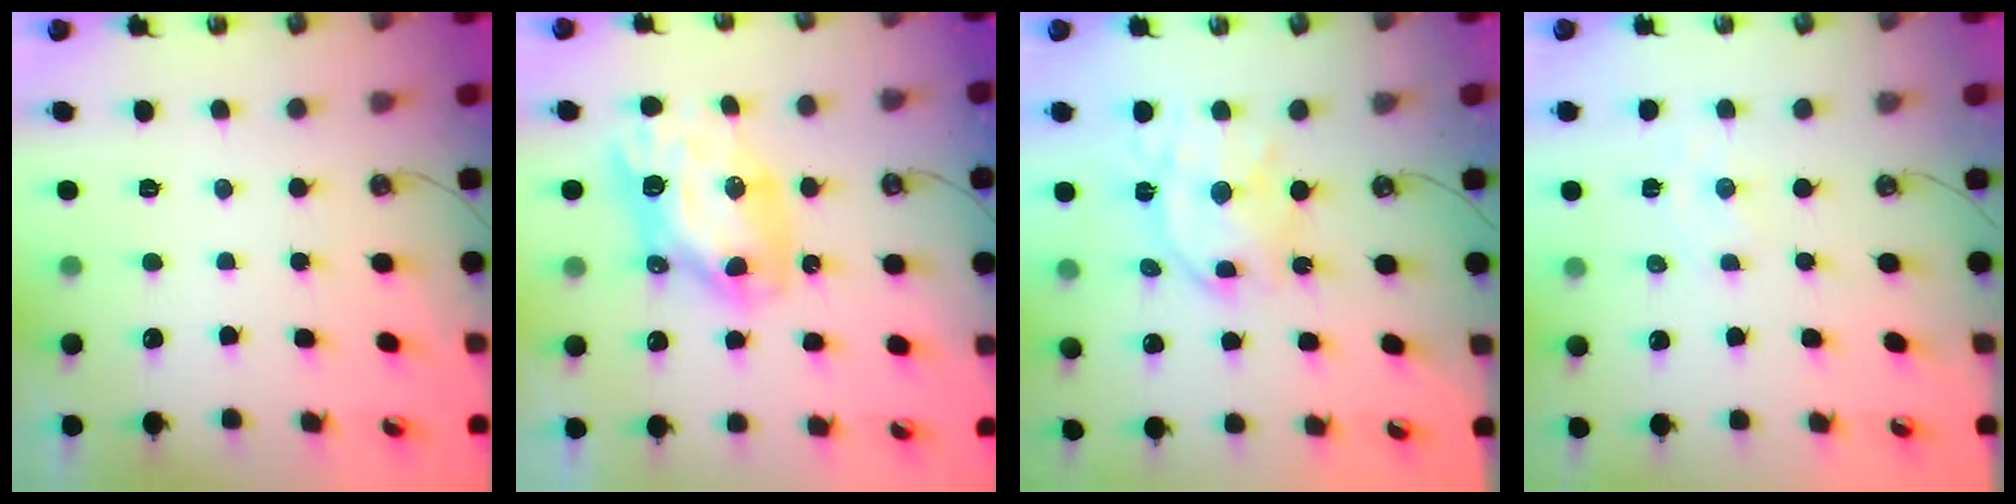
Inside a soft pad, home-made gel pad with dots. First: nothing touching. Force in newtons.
{"total": 12.3, "press": 12.3, "slide": 0.8}
{"total": 15.6, "press": 15.6, "slide": 1.3}
{"total": 2.5, "press": 2.5, "slide": 0.4}